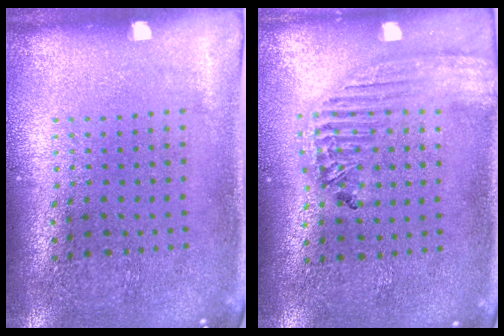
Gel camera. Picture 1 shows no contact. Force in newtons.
{"total": 1.8, "press": 1.6, "slide": 0.7}